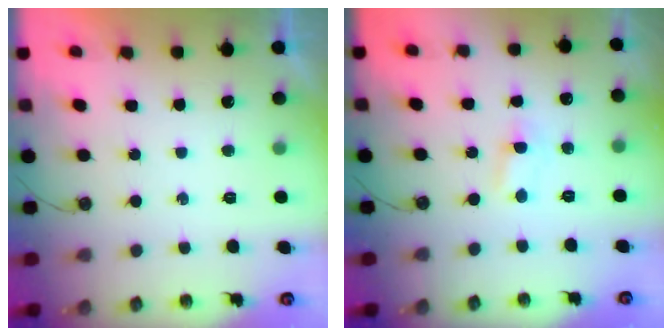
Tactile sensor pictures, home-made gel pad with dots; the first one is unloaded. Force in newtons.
{"total": 1.4, "press": 1.4, "slide": 0.3}